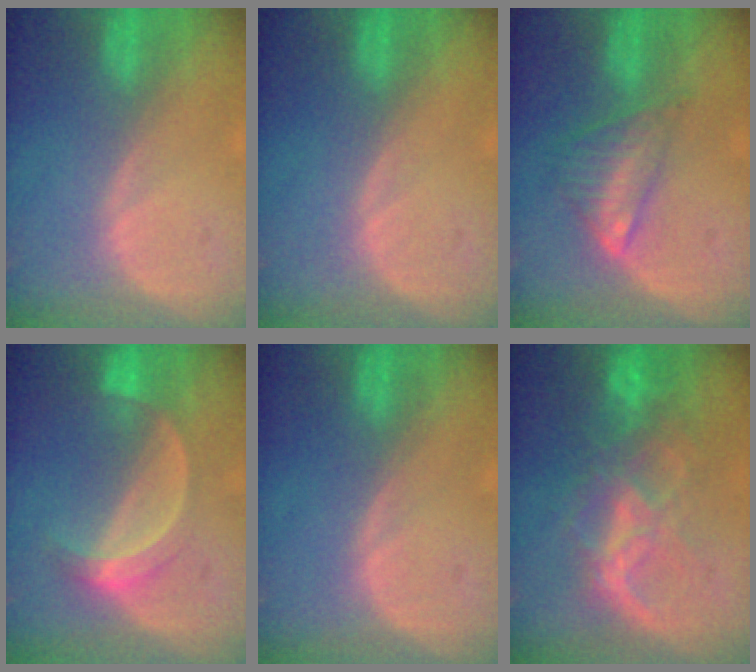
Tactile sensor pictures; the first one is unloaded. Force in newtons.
{"total": 0.0}
{"total": 6.0, "press": 5.2, "slide": 3.0}
{"total": 5.2, "press": 4.7, "slide": 2.2}
{"total": 0.0}
{"total": 8.8, "press": 7.5, "slide": 4.7}